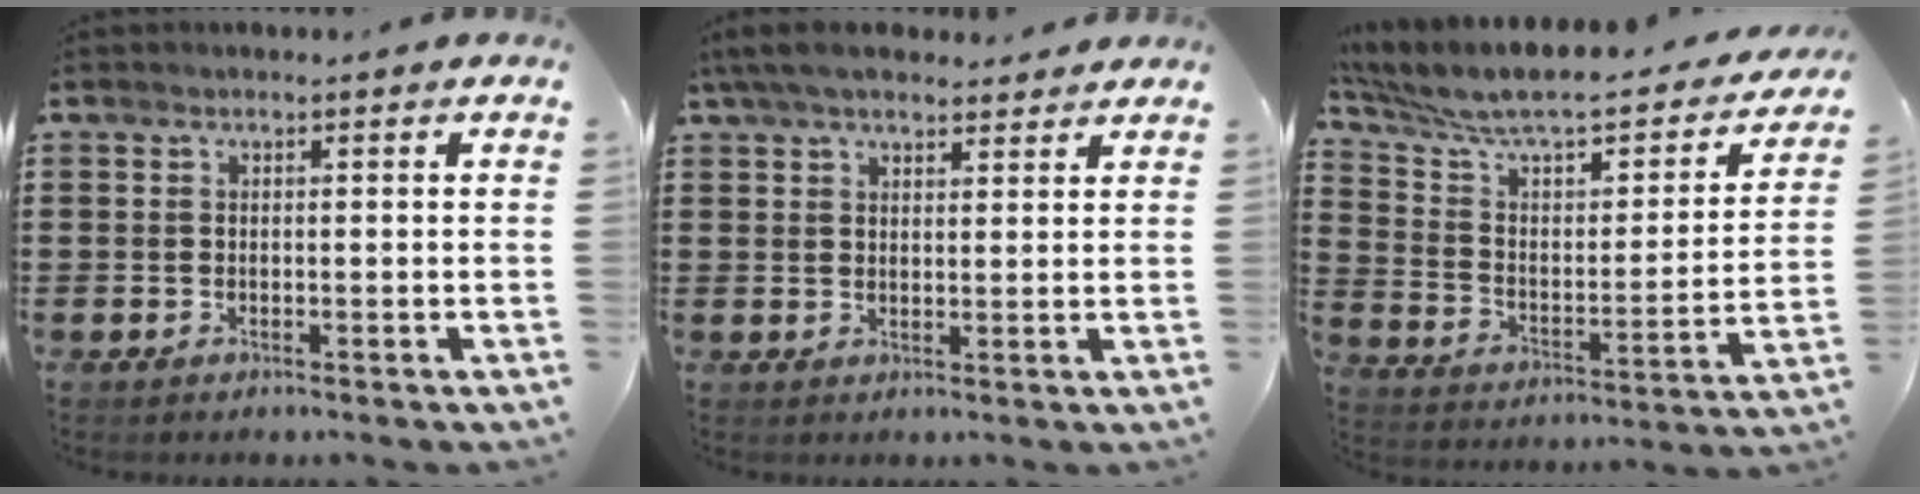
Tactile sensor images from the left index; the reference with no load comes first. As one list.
[{"total": 5.2, "force": [4.5, 1.3, 2.3], "torque": [-0.057, -0.003, 0.086]}, {"total": 7.3, "force": [6.2, 1.7, 3.5], "torque": [-0.100, -0.055, 0.101]}]